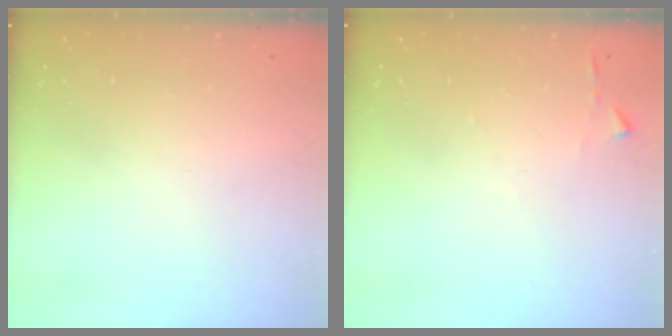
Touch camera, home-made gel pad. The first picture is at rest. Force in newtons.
{"total": 2.9, "press": 2.9, "slide": 0.3}